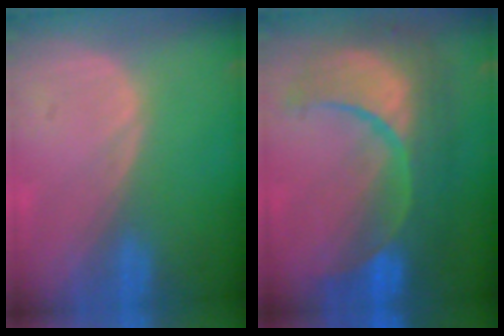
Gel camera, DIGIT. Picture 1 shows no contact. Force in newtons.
{"total": 12.3, "press": 12.2, "slide": 1.4}